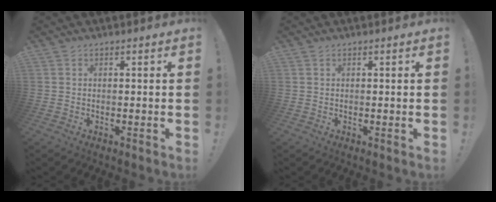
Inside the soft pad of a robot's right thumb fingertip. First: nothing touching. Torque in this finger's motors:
{"motor_torque": [-0.29, -0.25, -0.36, 0.11, -0.02]}